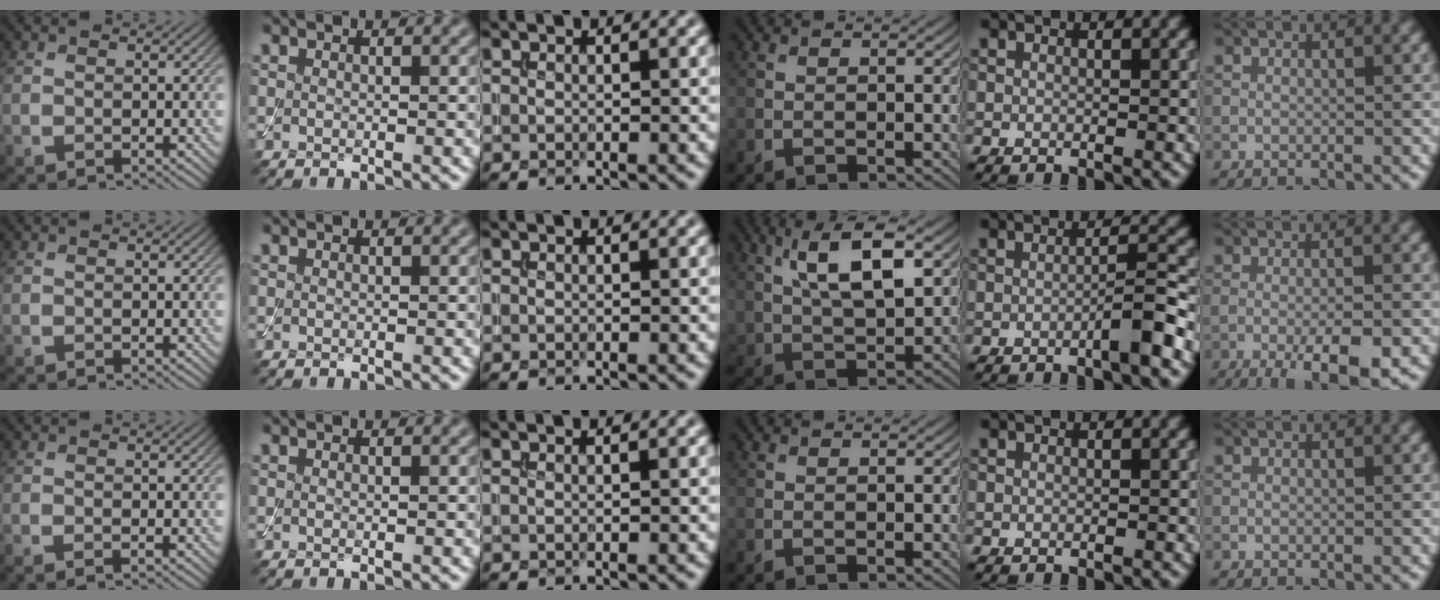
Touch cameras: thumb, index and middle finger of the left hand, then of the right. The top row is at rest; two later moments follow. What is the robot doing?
{"motion": "assemble", "object": "toy tower of hanoi"}